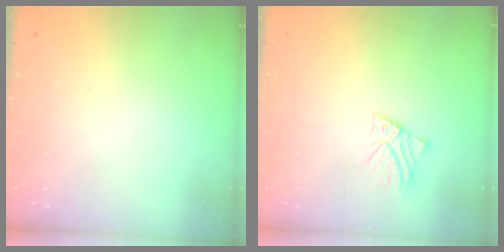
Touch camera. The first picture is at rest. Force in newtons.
{"total": 2.9, "press": 2.9, "slide": 0.2}